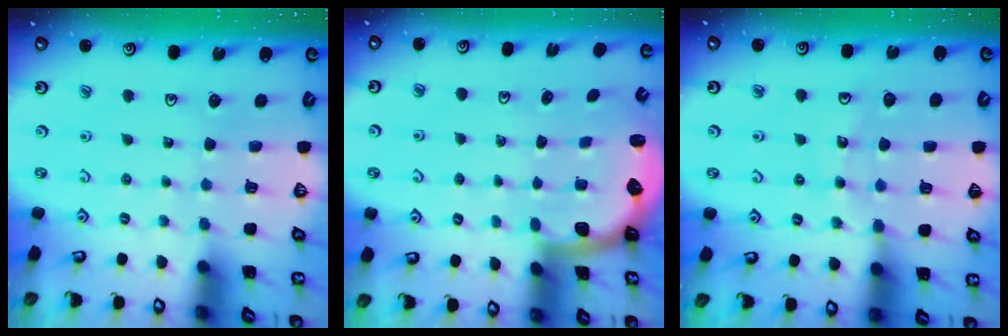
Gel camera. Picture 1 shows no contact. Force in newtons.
{"total": 2.2, "press": 2.0, "slide": 0.8}
{"total": 11.7, "press": 11.3, "slide": 3.1}